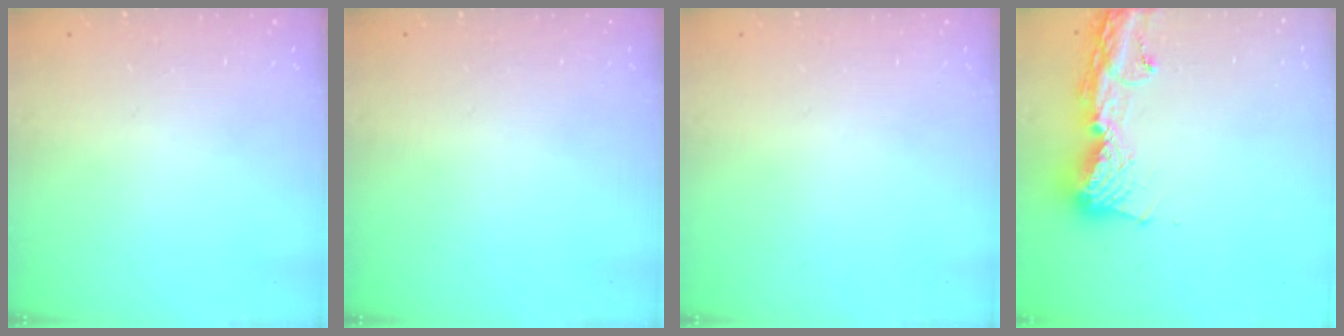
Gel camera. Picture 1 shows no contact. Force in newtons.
{"total": 0.0}
{"total": 0.0}
{"total": 13.9, "press": 13.8, "slide": 1.2}